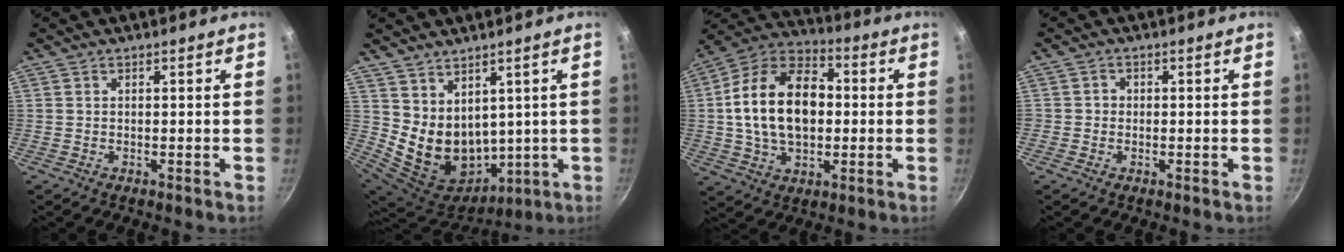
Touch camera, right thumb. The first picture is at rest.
{"total": 13.3, "force": [4.7, 9.7, 7.9], "torque": [-0.129, -0.034, 0.122]}
{"total": 19.5, "force": [0.7, 12.8, 14.6], "torque": [-0.225, 0.031, 0.001]}
{"total": 1.5, "force": [-0.4, 1.4, 0.3], "torque": [0.002, 0.004, -0.008]}